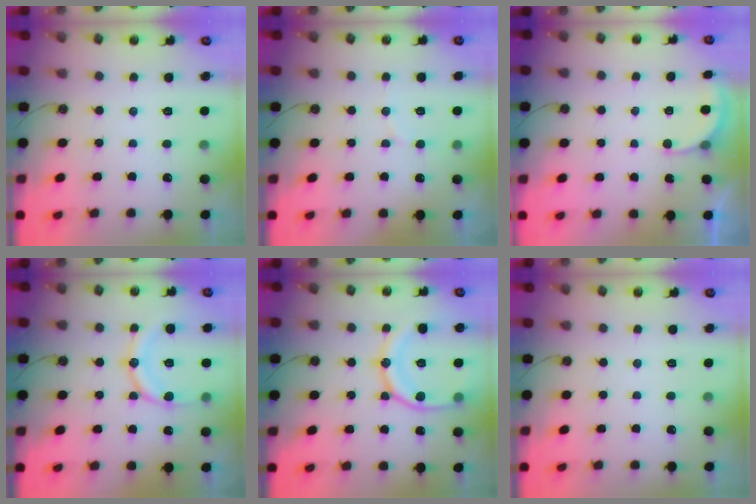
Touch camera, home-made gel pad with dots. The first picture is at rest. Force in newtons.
{"total": 6.1, "press": 6.1, "slide": 0.4}
{"total": 2.9, "press": 2.9, "slide": 0.3}
{"total": 14.1, "press": 13.8, "slide": 3.0}
{"total": 16.9, "press": 16.8, "slide": 1.9}
{"total": 0.0}